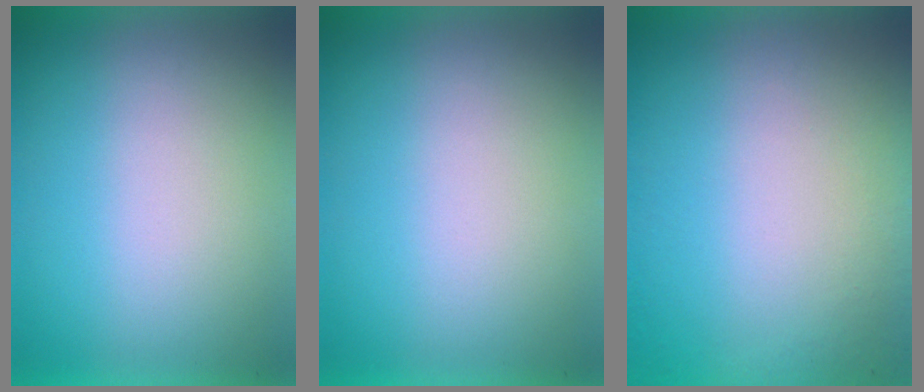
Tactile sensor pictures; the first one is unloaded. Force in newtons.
{"total": 10.6}
{"total": 4.9}